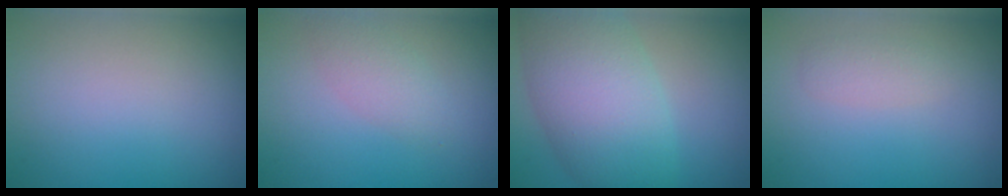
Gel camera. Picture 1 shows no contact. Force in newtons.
{"total": 2.0, "press": 2.0, "slide": 0.1}
{"total": 8.7, "press": 8.7, "slide": 0.3}
{"total": 1.3, "press": 1.3, "slide": 0.1}